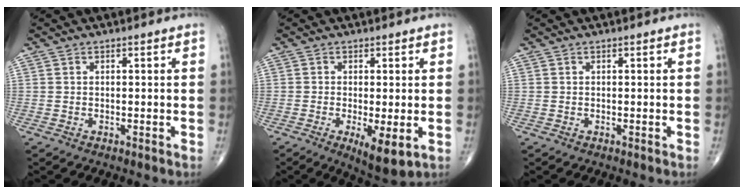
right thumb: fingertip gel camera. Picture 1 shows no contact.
{"total": 6.9, "force": [-1.9, 2.1, 6.3], "torque": [-0.103, -0.021, -0.026]}
{"total": 0.0}